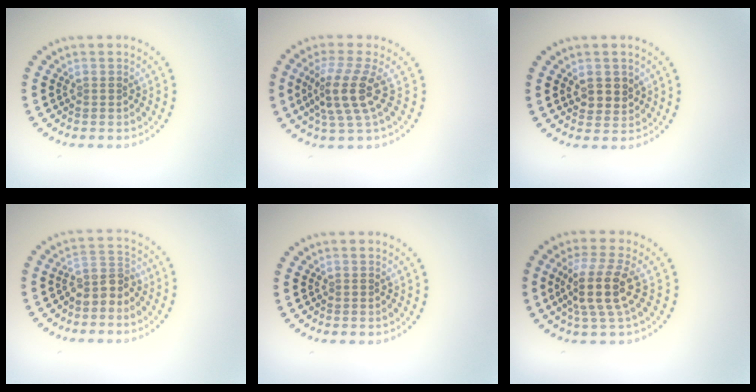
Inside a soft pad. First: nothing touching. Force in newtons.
{"total": 4.1, "press": 3.1, "slide": 2.7}
{"total": 2.2, "press": 2.1, "slide": 0.7}
{"total": 2.5, "press": 1.9, "slide": 1.6}
{"total": 0.0}
{"total": 4.3, "press": 3.5, "slide": 2.5}